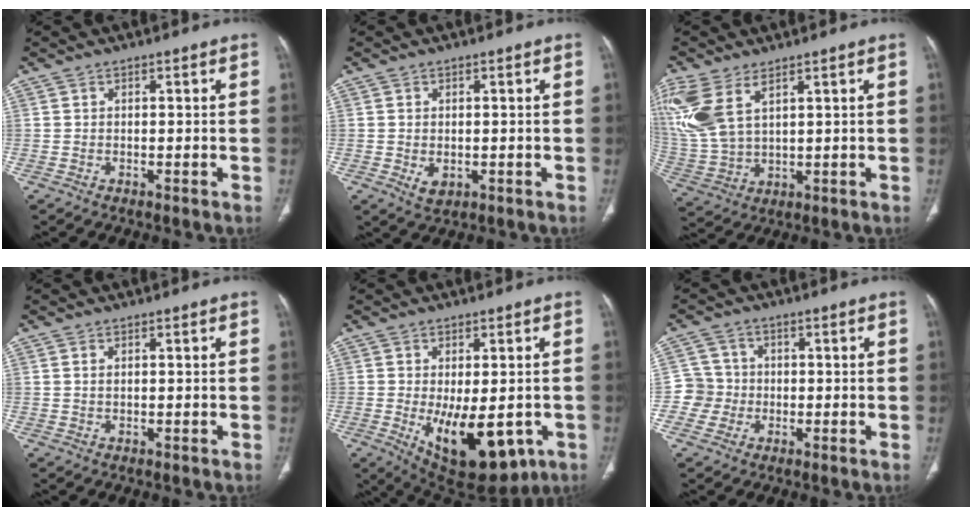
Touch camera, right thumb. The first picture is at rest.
{"total": 2.9, "force": [-0.4, 2.0, 2.0], "torque": [-0.031, -0.005, 0.002]}
{"total": 13.8, "force": [6.6, 7.2, 9.8], "torque": [-0.242, -0.011, 0.146]}
{"total": 0.8, "force": [0.4, 0.4, 0.6], "torque": [-0.017, 0.003, 0.009]}
{"total": 15.7, "force": [-4.8, 7.9, 12.7], "torque": [-0.174, -0.014, -0.045]}
{"total": 5.0, "force": [-0.9, 4.9, 0.1], "torque": [0.030, 0.013, -0.025]}